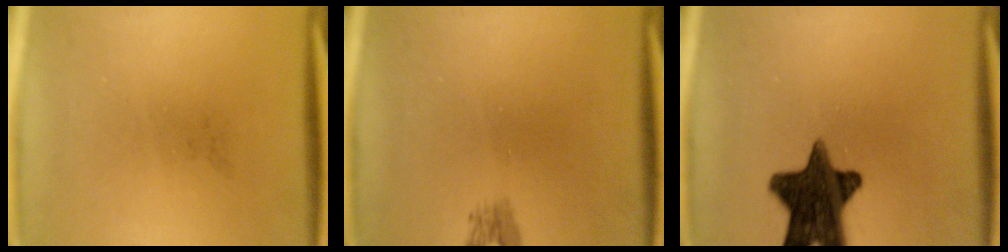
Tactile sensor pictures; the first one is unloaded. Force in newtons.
{"total": 1.3}
{"total": 14.3}